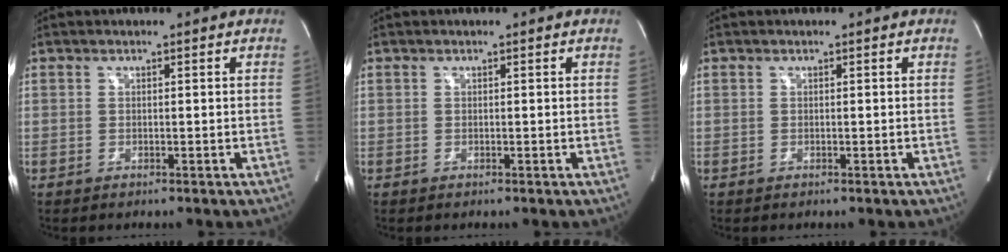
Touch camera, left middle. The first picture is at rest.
{"total": 0.0}
{"total": 0.0}